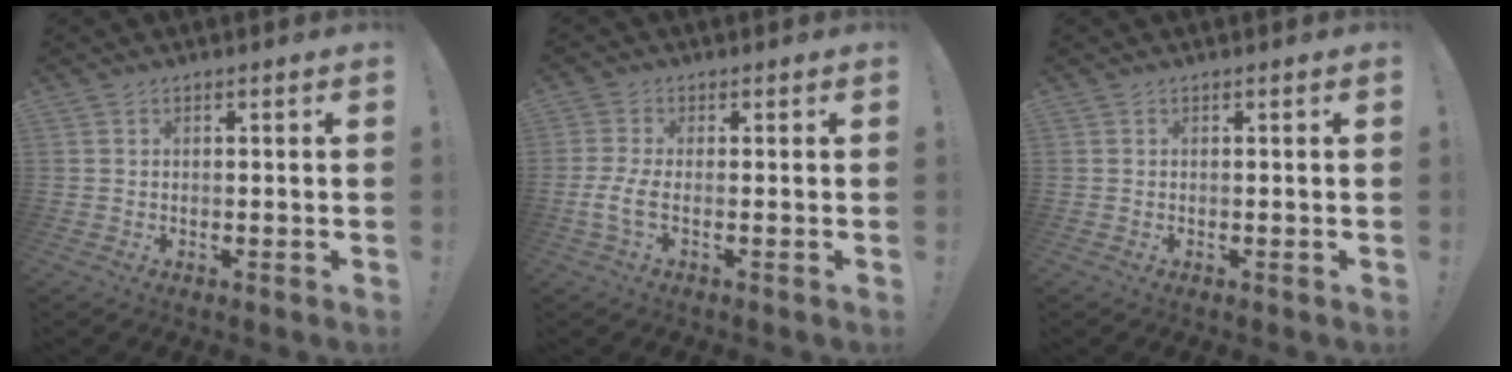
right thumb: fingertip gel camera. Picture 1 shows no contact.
{"total": 5.4, "force": [-1.2, 2.1, 4.8], "torque": [-0.099, -0.006, -0.019]}
{"total": 0.0}